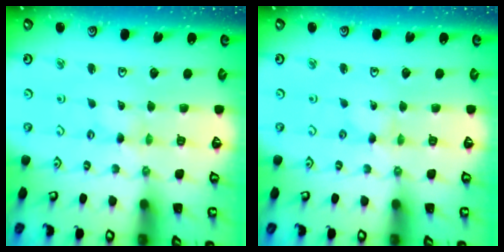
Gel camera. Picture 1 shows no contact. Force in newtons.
{"total": 0.0}